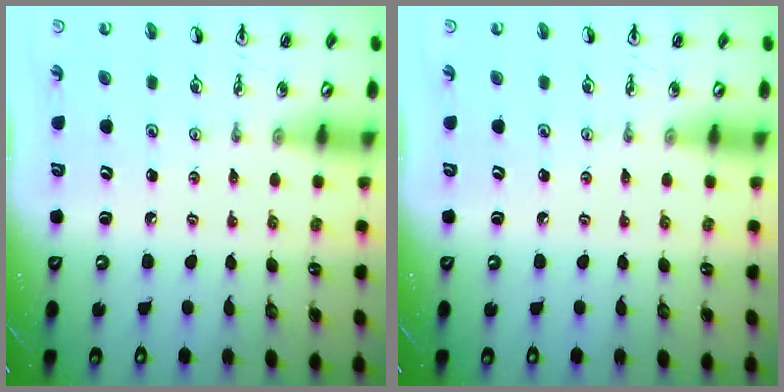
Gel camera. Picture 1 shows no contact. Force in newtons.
{"total": 0.0}